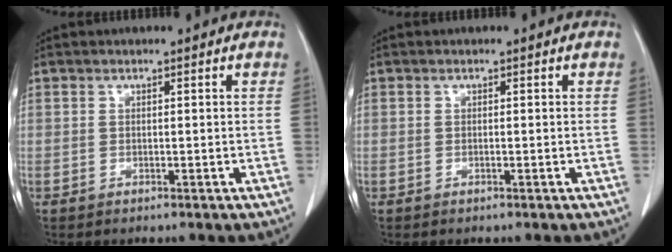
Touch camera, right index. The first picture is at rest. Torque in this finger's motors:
{"motor_torque": [-0.05, 0.03, -0.02, 0.01]}